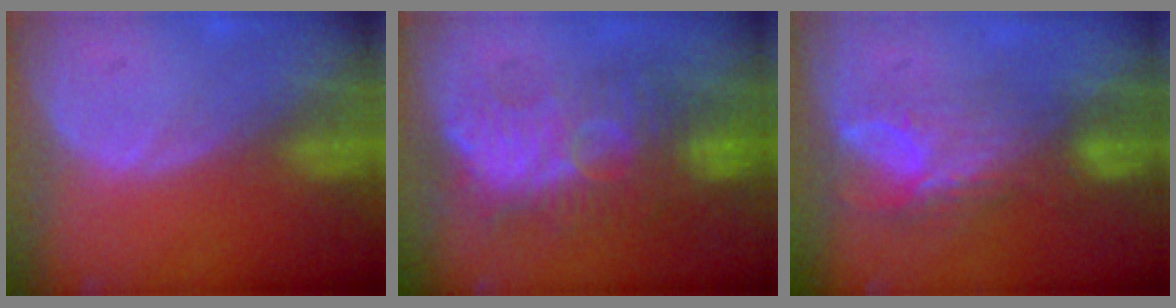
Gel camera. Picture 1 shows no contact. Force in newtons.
{"total": 9.5, "press": 9.2, "slide": 2.1}
{"total": 7.8, "press": 6.7, "slide": 4.1}